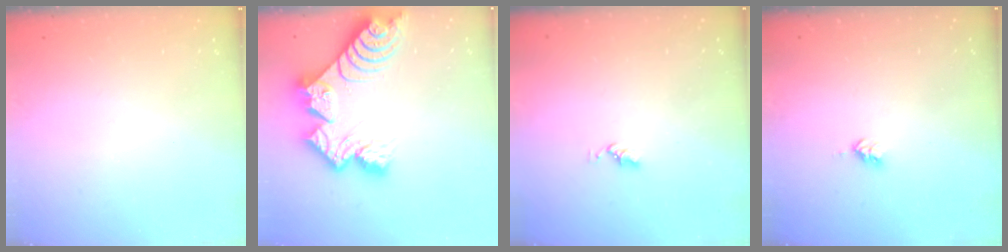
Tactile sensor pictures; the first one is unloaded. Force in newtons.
{"total": 16.7, "press": 16.6, "slide": 1.8}
{"total": 2.1, "press": 2.0, "slide": 0.3}
{"total": 2.8, "press": 2.8, "slide": 0.3}